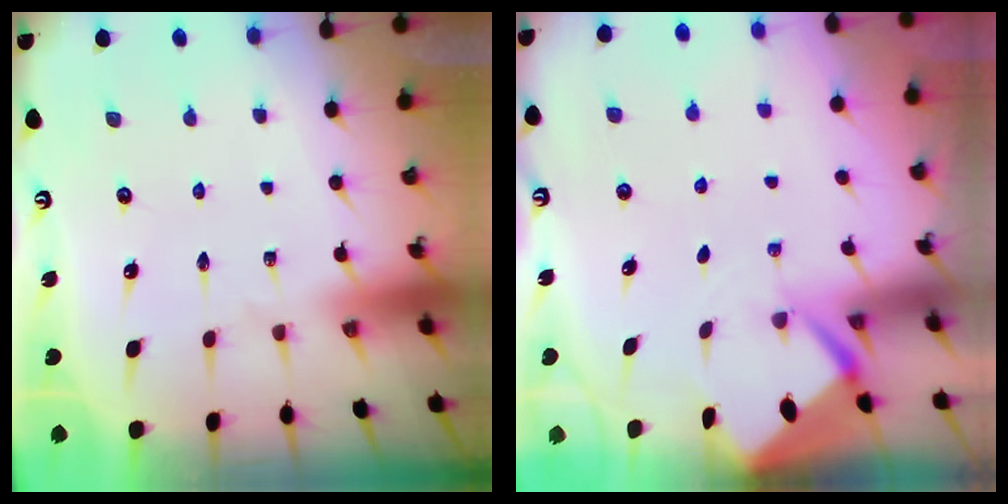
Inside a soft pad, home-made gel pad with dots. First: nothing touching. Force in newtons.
{"total": 2.5, "press": 2.5, "slide": 0.3}